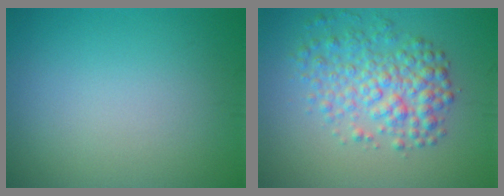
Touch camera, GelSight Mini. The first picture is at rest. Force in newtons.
{"total": 5.0, "press": 5.0, "slide": 0.1}